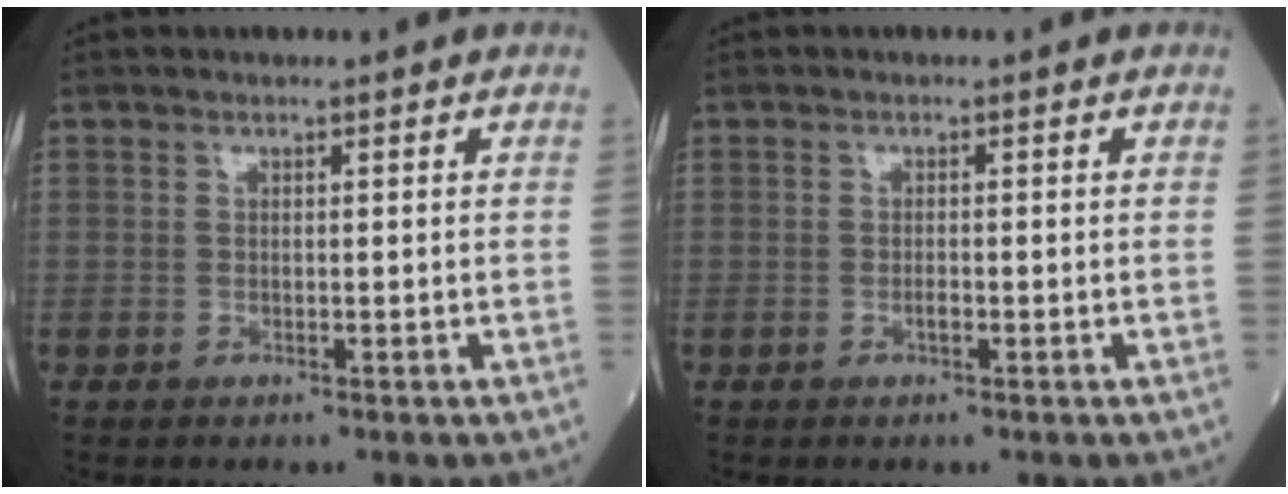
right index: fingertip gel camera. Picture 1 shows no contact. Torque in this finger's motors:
{"motor_torque": [0.07, -0.03, 0.12, 0.03]}